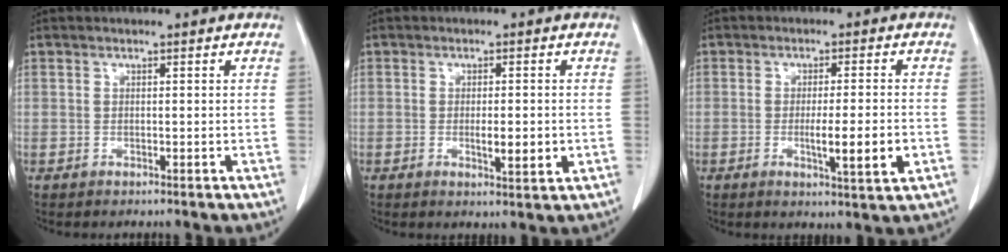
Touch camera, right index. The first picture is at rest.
{"total": 4.0, "force": [-0.6, 1.0, 3.9], "torque": [-0.062, -0.006, -0.005]}
{"total": 6.7, "force": [-1.7, 0.3, 6.5], "torque": [-0.099, -0.012, -0.023]}